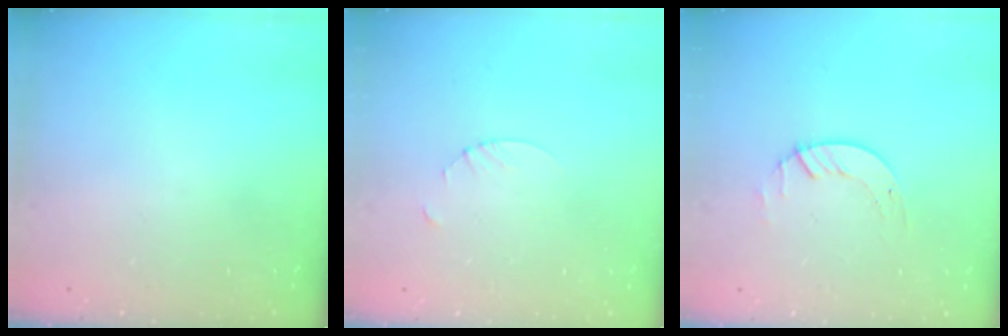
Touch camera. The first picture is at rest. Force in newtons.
{"total": 2.7, "press": 2.7, "slide": 0.3}
{"total": 2.0, "press": 2.0, "slide": 0.2}